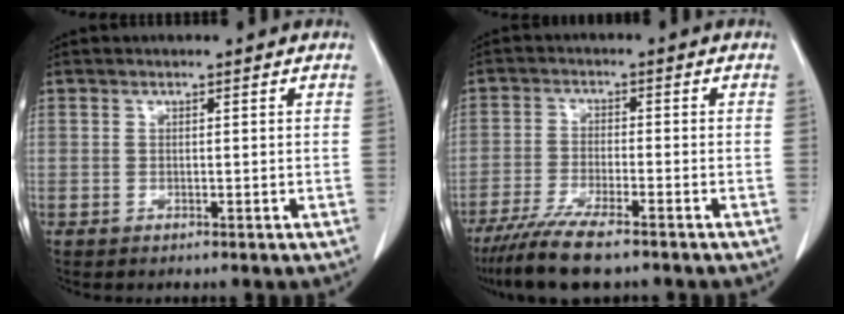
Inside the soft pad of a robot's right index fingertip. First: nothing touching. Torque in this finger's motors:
{"motor_torque": [1.08, -1.06, 0.45, 0.14]}